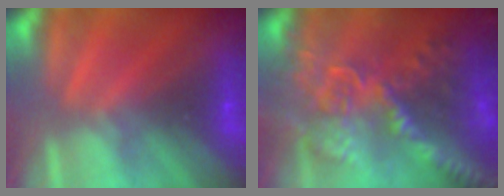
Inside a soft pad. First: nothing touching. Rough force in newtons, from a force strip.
{"total": 8.3}